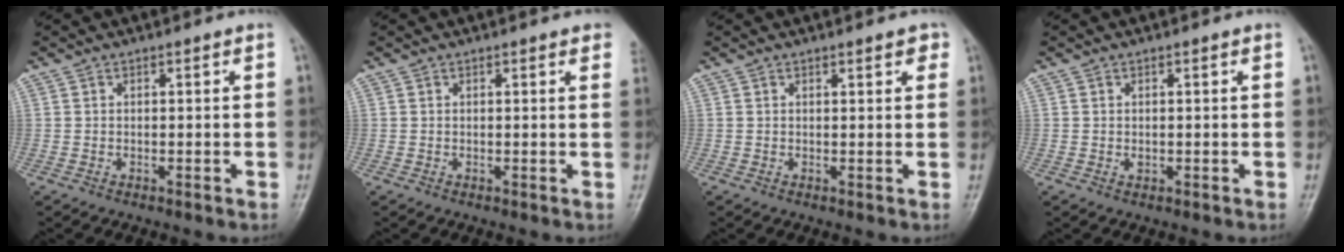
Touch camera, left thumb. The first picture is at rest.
{"total": 3.2, "force": [2.1, 0.7, 2.2], "torque": [-0.016, 0.004, 0.017]}
{"total": 2.0, "force": [1.2, 0.7, 1.5], "torque": [-0.011, -0.003, 0.014]}
{"total": 0.8, "force": [0.0, 0.5, 0.6], "torque": [-0.009, 0.004, 0.004]}